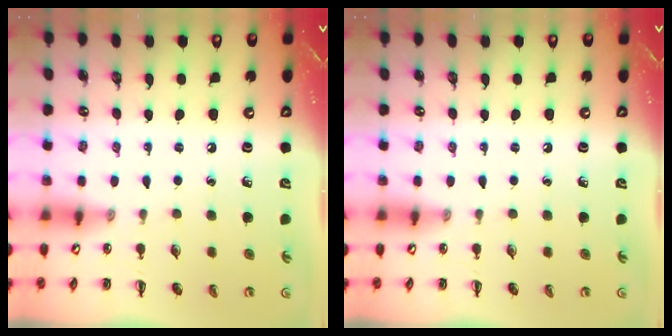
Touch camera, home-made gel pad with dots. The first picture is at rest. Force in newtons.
{"total": 0.0}